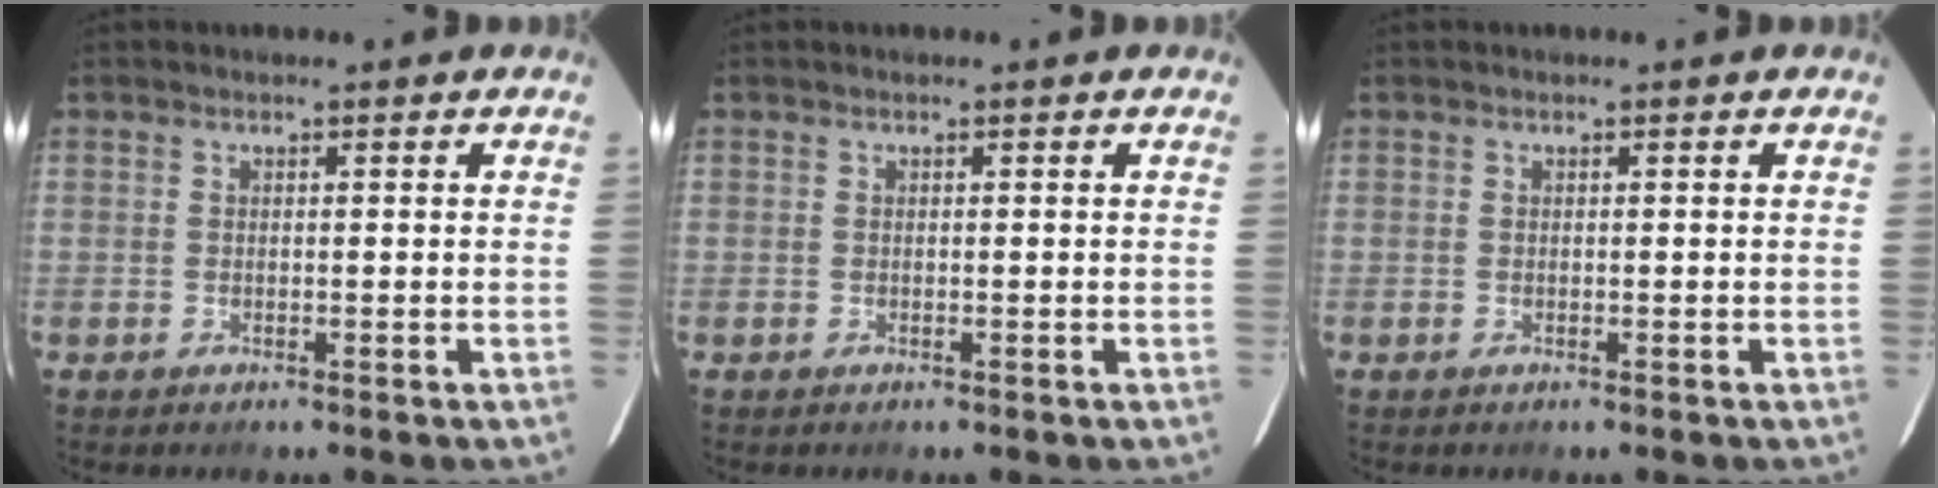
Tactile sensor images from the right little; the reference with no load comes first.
{"total": 0.0}
{"total": 0.0}